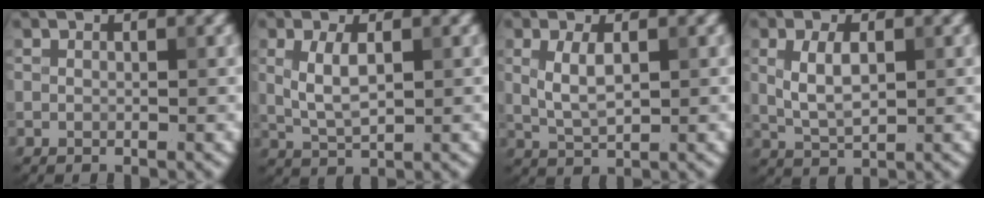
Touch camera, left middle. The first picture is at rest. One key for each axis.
{"total": 3.0, "fx": 0.5, "fy": 1.3, "fz": 2.7, "tx": -0.061, "ty": 0.000, "tz": 0.013}
{"total": 2.7, "fx": 0.5, "fy": 1.2, "fz": 2.4, "tx": -0.055, "ty": 0.000, "tz": 0.014}
{"total": 3.2, "fx": 0.5, "fy": 1.5, "fz": 2.8, "tx": -0.063, "ty": -0.001, "tz": 0.014}